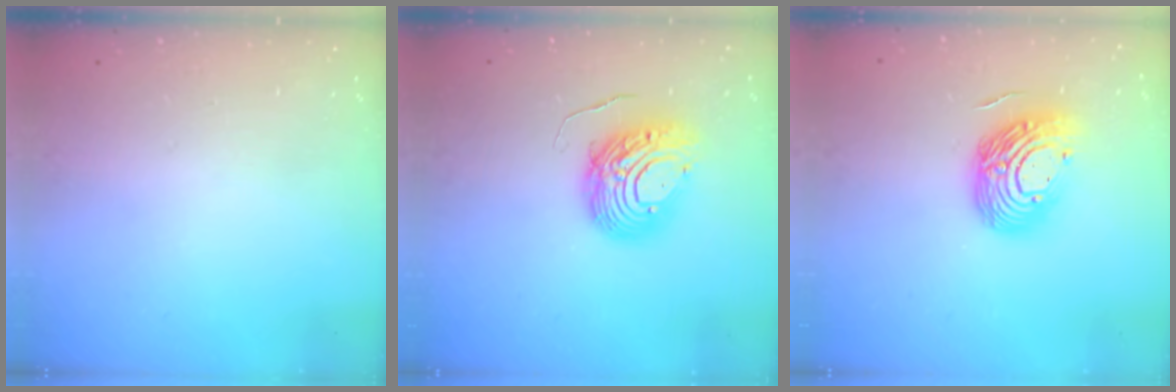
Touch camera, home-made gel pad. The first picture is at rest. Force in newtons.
{"total": 10.5, "press": 10.5, "slide": 0.9}
{"total": 16.1, "press": 16.0, "slide": 1.8}